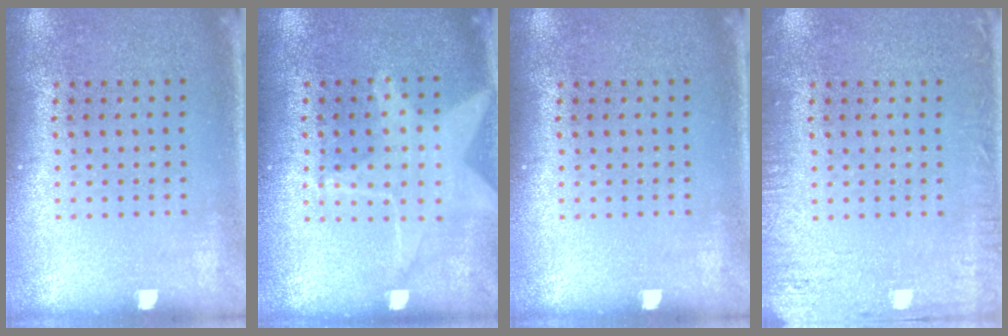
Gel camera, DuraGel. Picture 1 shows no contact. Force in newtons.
{"total": 1.5, "press": 1.4, "slide": 0.5}
{"total": 0.0}
{"total": 2.5, "press": 2.5, "slide": 0.3}